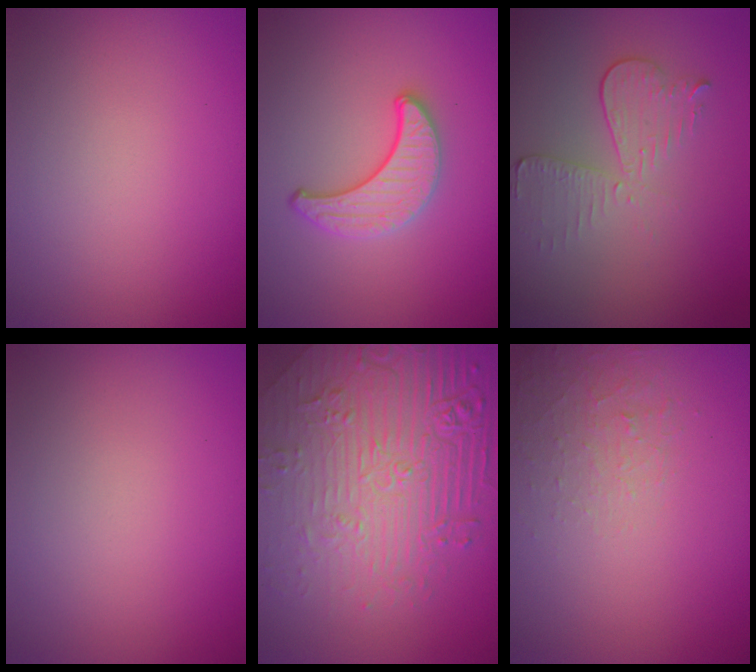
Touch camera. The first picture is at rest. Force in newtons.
{"total": 3.2, "press": 3.0, "slide": 1.1}
{"total": 3.1, "press": 2.7, "slide": 1.6}
{"total": 0.0}
{"total": 8.9, "press": 6.2, "slide": 6.4}
{"total": 1.3, "press": 0.4, "slide": 1.2}